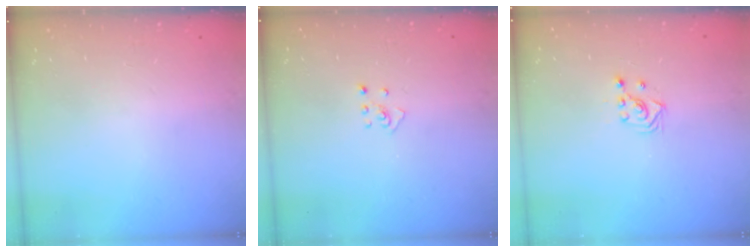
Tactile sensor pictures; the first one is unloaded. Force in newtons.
{"total": 3.6, "press": 3.6, "slide": 0.4}
{"total": 2.9, "press": 2.7, "slide": 1.0}